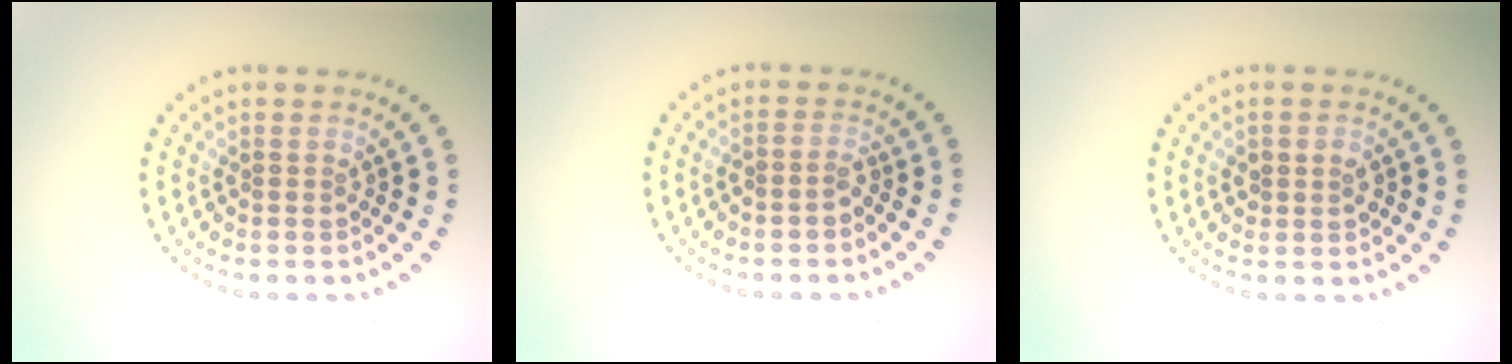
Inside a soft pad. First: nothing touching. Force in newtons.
{"total": 1.2, "press": 1.1, "slide": 0.6}
{"total": 1.6, "press": 1.5, "slide": 0.4}